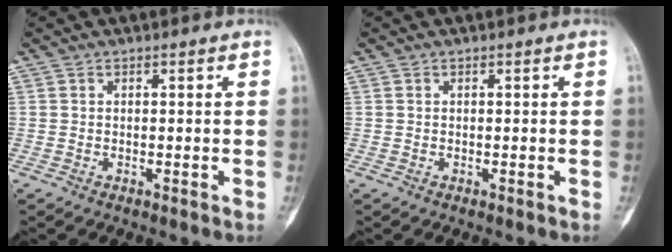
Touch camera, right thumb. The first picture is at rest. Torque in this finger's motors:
{"motor_torque": [0.21, 0.12, 0.06, -0.05, 0.00]}